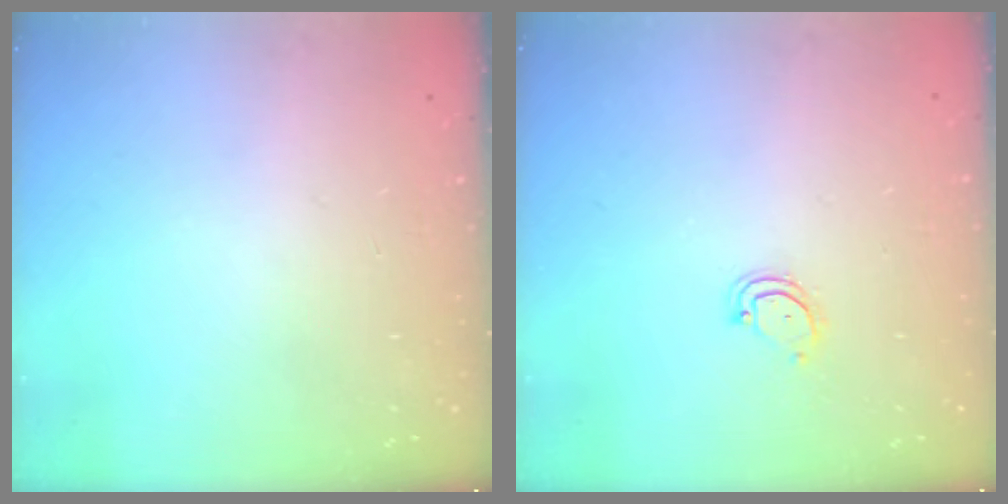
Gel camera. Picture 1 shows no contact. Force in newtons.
{"total": 3.8, "press": 3.8, "slide": 0.4}